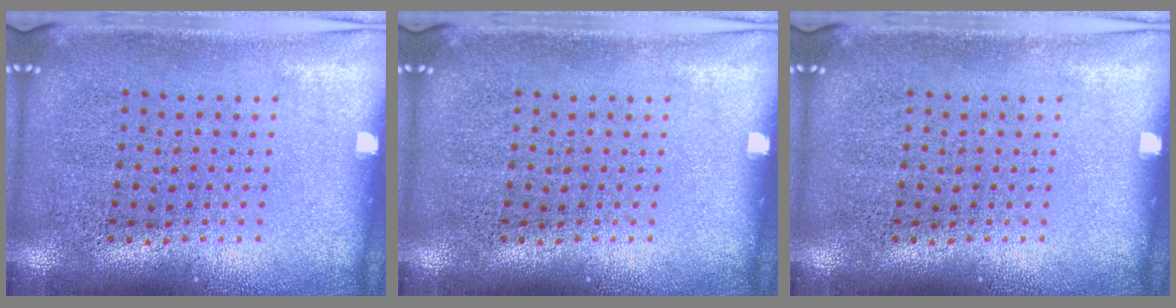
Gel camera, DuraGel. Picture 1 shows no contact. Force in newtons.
{"total": 0.0}
{"total": 0.0}